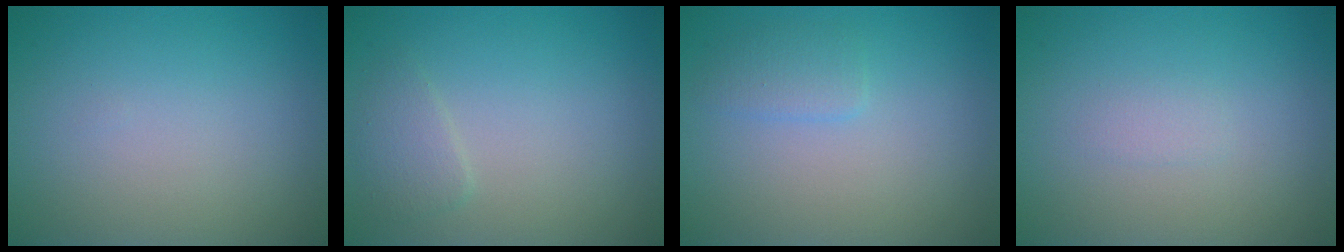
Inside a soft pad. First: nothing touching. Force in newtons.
{"total": 1.5, "press": 1.5, "slide": 0.1}
{"total": 1.4, "press": 1.4, "slide": 0.1}
{"total": 0.7, "press": 0.6, "slide": 0.2}